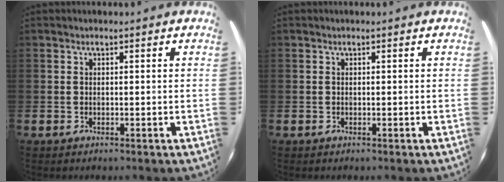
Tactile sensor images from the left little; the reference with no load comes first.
{"total": 0.0}